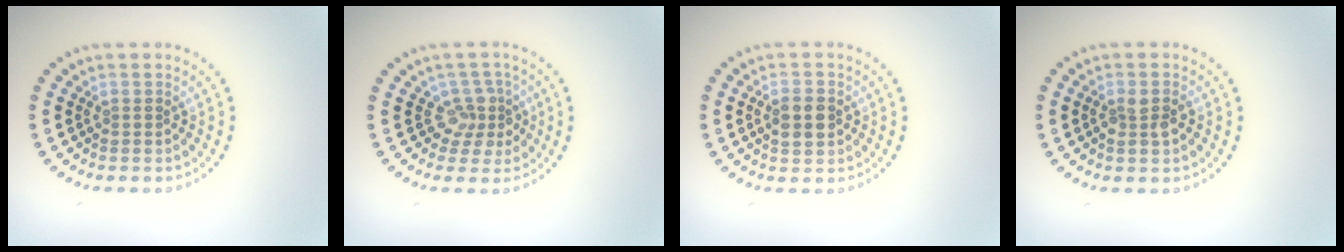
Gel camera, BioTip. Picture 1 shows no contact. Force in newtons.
{"total": 2.7, "press": 2.0, "slide": 1.8}
{"total": 2.8, "press": 2.8, "slide": 0.2}
{"total": 1.7, "press": 1.6, "slide": 0.4}